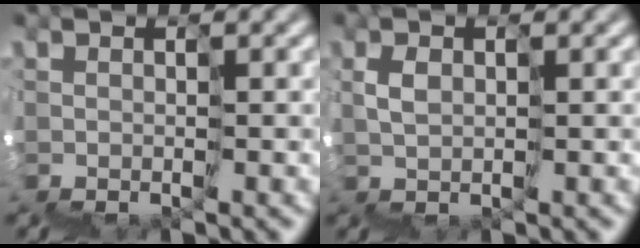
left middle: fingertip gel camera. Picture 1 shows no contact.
{"total": 0.7, "force": [0.6, -0.3, 0.3], "torque": [-0.018, 0.015, 0.009]}